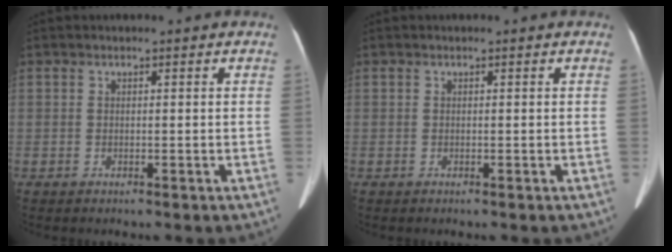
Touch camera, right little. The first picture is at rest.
{"total": 0.0}